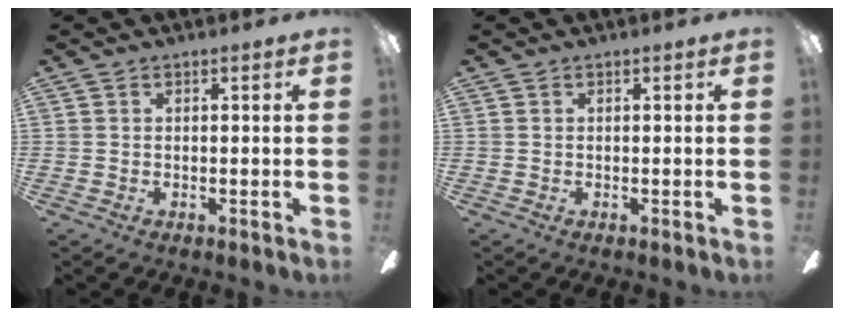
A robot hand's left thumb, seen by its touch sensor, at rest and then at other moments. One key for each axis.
{"total": 0.0}